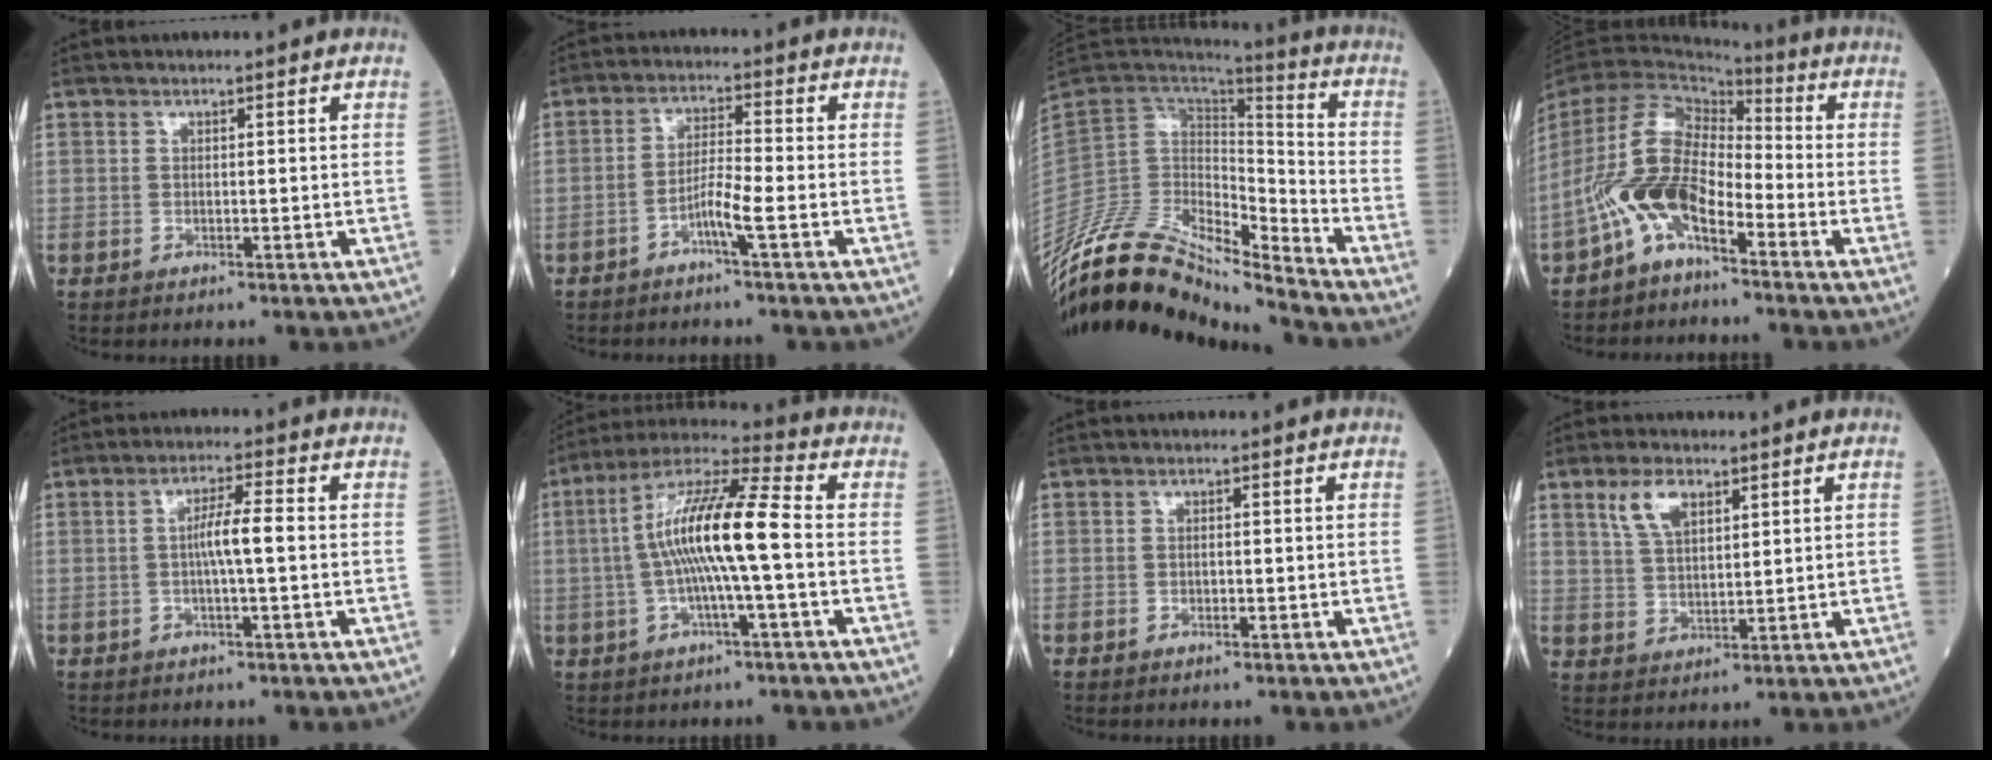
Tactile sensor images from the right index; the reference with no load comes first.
{"total": 4.1, "force": [-2.1, -0.3, 3.4], "torque": [-0.069, 0.007, -0.042]}
{"total": 17.6, "force": [-15.5, 3.9, 7.3], "torque": [-0.132, 0.058, -0.282]}
{"total": 10.2, "force": [-4.9, 4.6, 7.6], "torque": [-0.174, 0.013, -0.097]}
{"total": 4.4, "force": [-0.2, 0.1, 4.4], "torque": [-0.080, 0.008, -0.002]}
{"total": 13.2, "force": [-0.6, 0.8, 13.2], "torque": [-0.256, 0.020, -0.016]}
{"total": 0.9, "force": [-0.3, 0.5, 0.6], "torque": [-0.013, 0.000, -0.005]}
{"total": 5.9, "force": [3.3, 2.6, 4.1], "torque": [-0.090, 0.007, 0.068]}